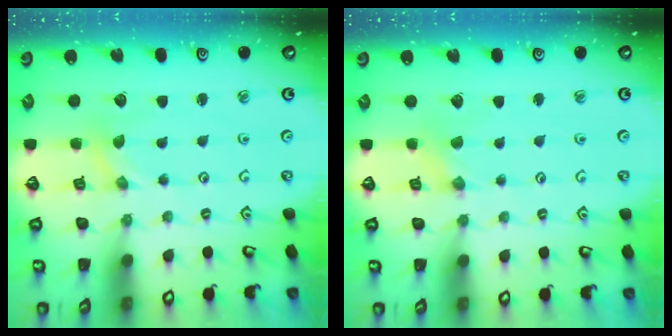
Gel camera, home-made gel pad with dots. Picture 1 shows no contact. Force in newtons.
{"total": 1.1, "press": 1.1, "slide": 0.3}